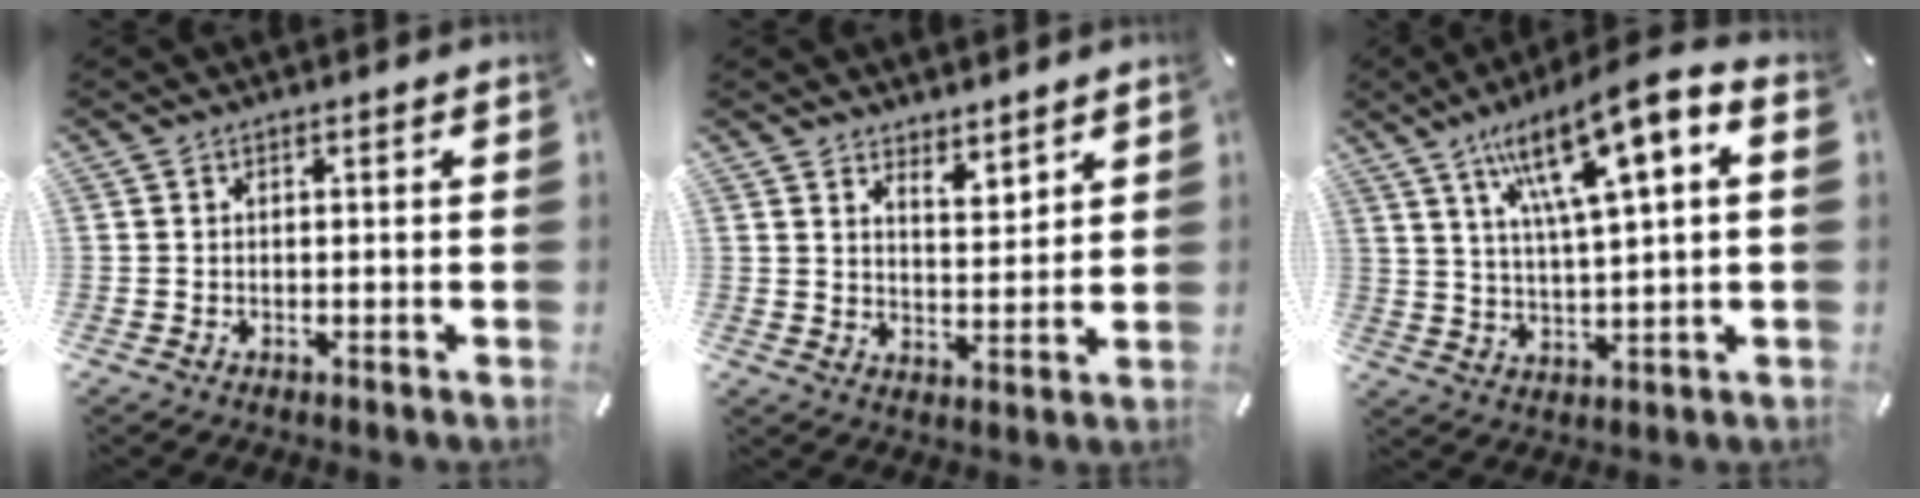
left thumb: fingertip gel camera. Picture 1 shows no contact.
{"total": 4.9, "force": [4.4, 2.0, -0.3], "torque": [0.014, -0.035, 0.082]}
{"total": 13.7, "force": [7.1, 3.5, 11.1], "torque": [-0.199, -0.025, 0.119]}